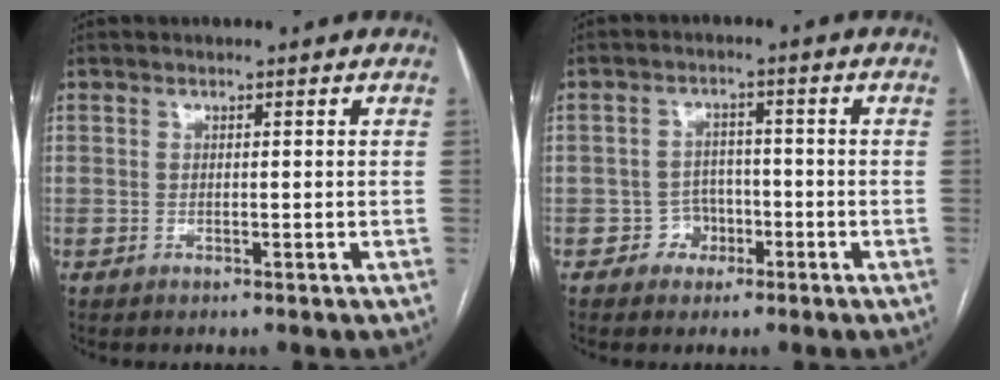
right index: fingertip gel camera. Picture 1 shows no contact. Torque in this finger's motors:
{"motor_torque": [-0.11, 0.11, -0.41, -0.16]}